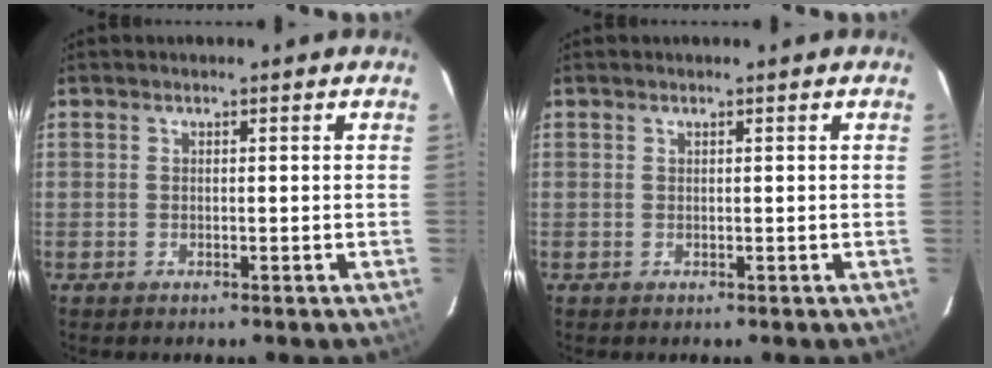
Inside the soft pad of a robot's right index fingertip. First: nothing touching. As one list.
[{"total": 0.0}]